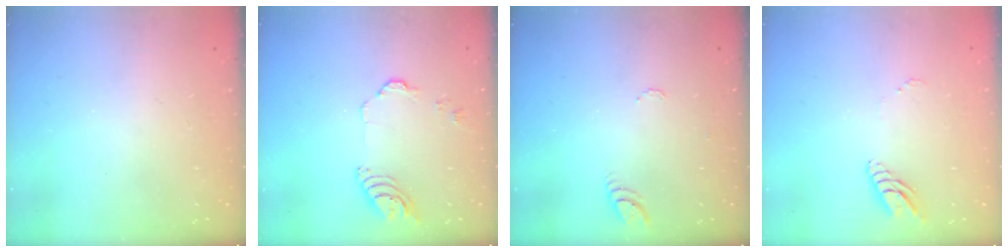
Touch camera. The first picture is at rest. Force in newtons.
{"total": 7.3, "press": 7.3, "slide": 0.6}
{"total": 4.4, "press": 4.4, "slide": 0.5}
{"total": 8.7, "press": 8.6, "slide": 1.1}